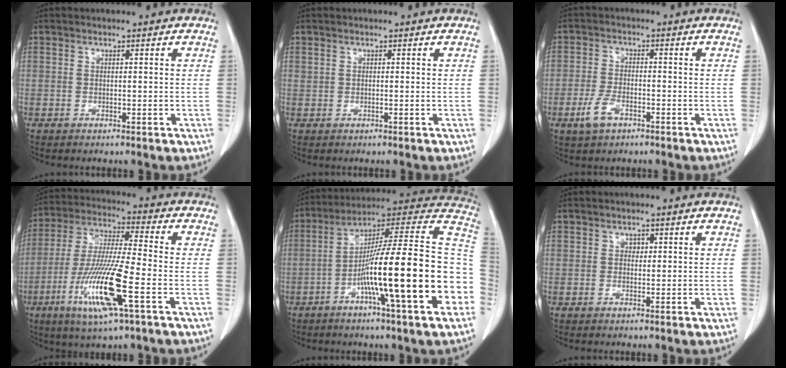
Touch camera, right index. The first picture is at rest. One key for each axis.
{"total": 0.0}
{"total": 4.4, "fx": -2.3, "fy": 2.2, "fz": 3.1, "tx": -0.068, "ty": -0.001, "tz": -0.040}
{"total": 15.0, "fx": -5.4, "fy": 0.7, "fz": 14.0, "tx": -0.288, "ty": -0.022, "tz": -0.101}
{"total": 25.6, "fx": -6.2, "fy": 1.4, "fz": 24.8, "tx": -0.300, "ty": 0.007, "tz": -0.105}
{"total": 0.9, "fx": 0.3, "fy": 0.7, "fz": 0.4, "tx": -0.003, "ty": 0.001, "tz": 0.004}